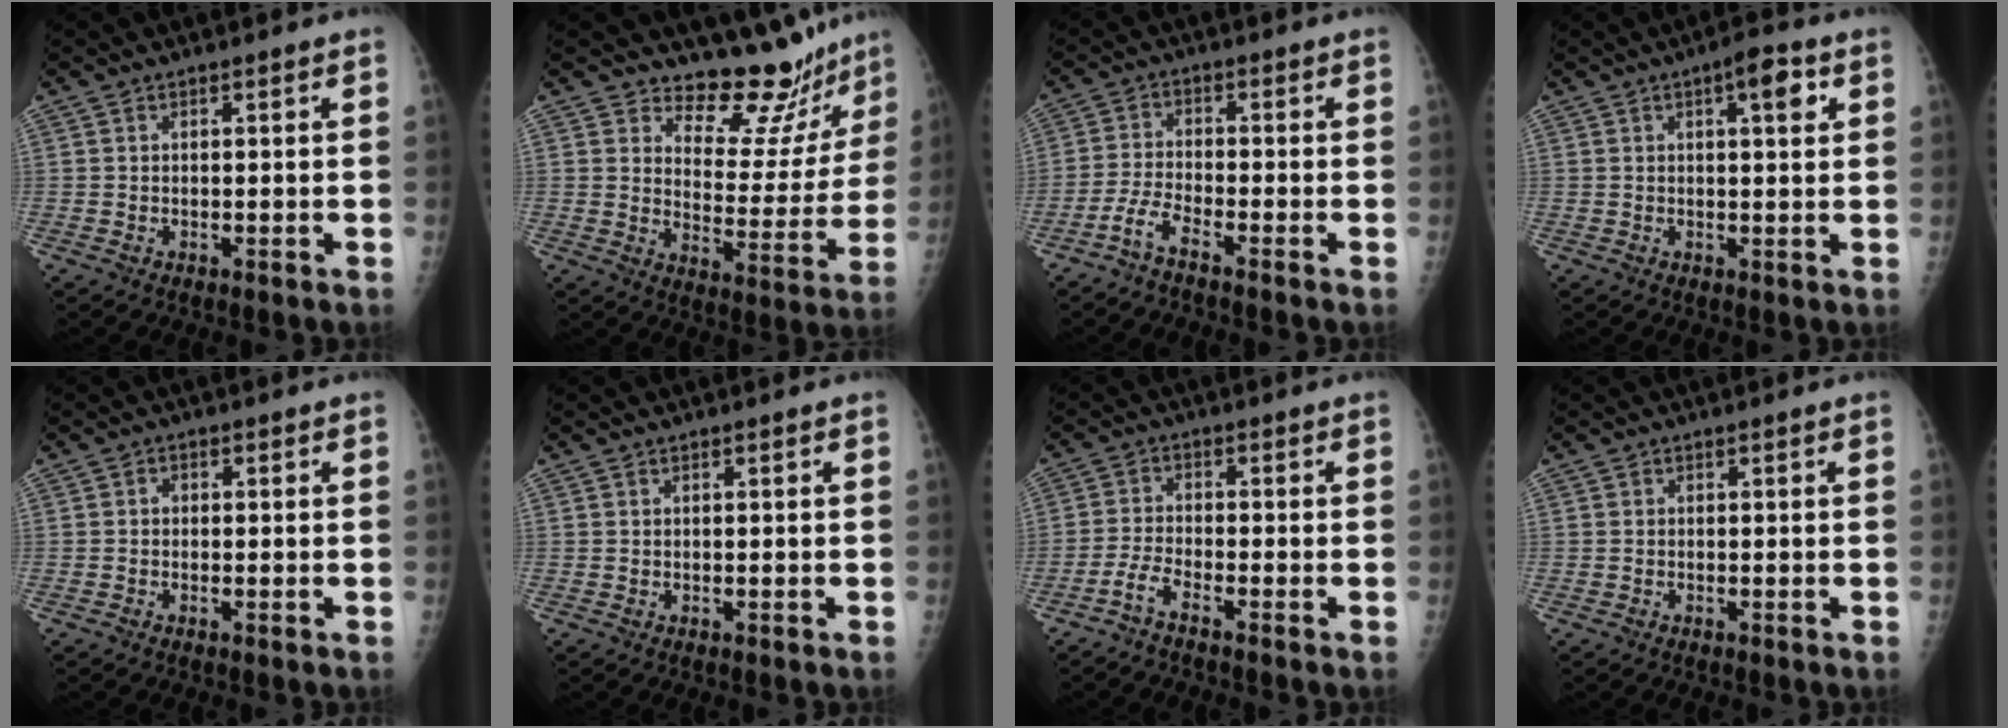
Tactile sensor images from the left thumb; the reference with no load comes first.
{"total": 13.2, "force": [12.3, 4.3, 2.1], "torque": [0.019, -0.118, 0.167]}
{"total": 3.8, "force": [-3.0, 0.2, 2.2], "torque": [-0.062, 0.012, -0.069]}
{"total": 5.5, "force": [2.3, 1.6, 4.7], "torque": [-0.059, -0.003, 0.028]}
{"total": 1.0, "force": [0.0, 0.8, 0.6], "torque": [-0.002, 0.003, -0.005]}
{"total": 0.0}
{"total": 3.1, "force": [-2.5, 0.2, 1.9], "torque": [-0.056, 0.012, -0.056]}
{"total": 0.0}